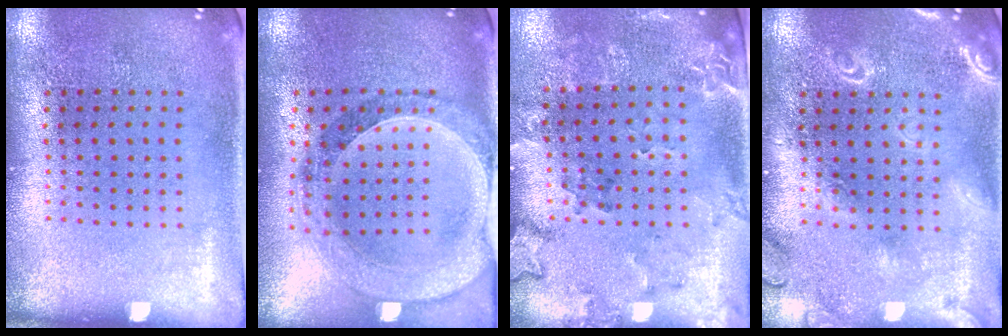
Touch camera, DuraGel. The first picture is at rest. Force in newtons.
{"total": 1.5, "press": 1.4, "slide": 0.4}
{"total": 1.8, "press": 1.5, "slide": 0.9}
{"total": 1.9, "press": 1.9, "slide": 0.2}